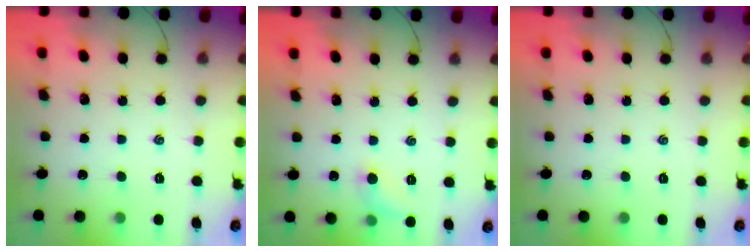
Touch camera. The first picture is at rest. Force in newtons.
{"total": 6.6, "press": 6.4, "slide": 1.4}
{"total": 0.0}